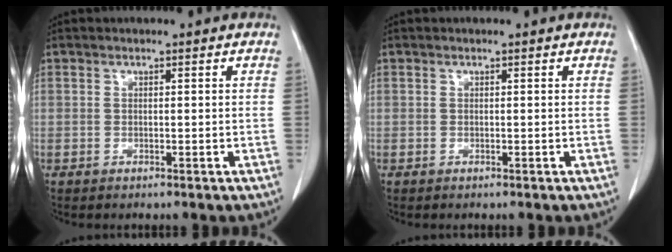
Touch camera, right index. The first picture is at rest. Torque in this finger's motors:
{"motor_torque": [0.00, 0.00, 0.00, 0.00]}